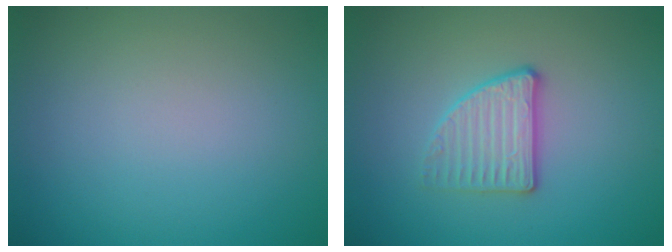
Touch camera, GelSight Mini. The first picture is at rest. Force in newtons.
{"total": 2.7, "press": 2.6, "slide": 0.8}